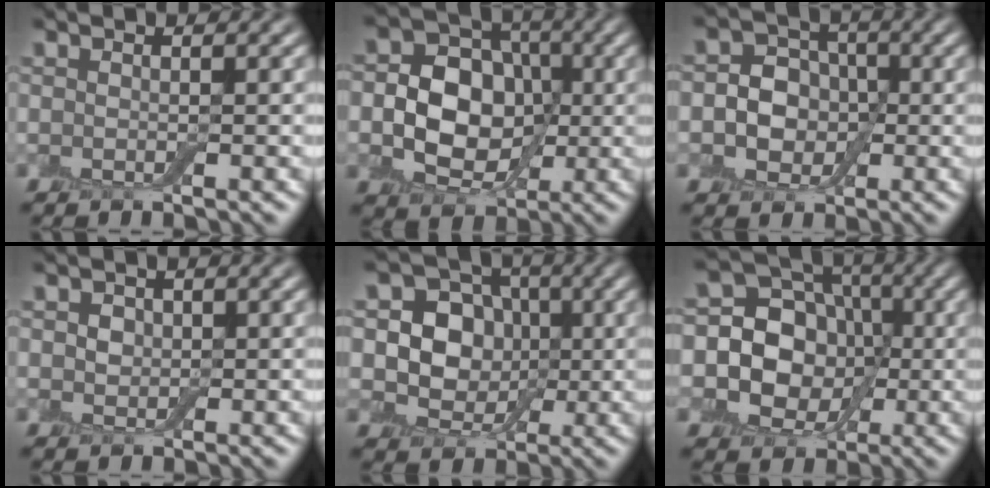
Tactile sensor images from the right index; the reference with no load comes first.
{"total": 7.8, "force": [-0.4, 6.2, 4.8], "torque": [-0.069, 0.000, -0.022]}
{"total": 5.1, "force": [-0.4, 4.2, 2.8], "torque": [-0.027, 0.000, -0.025]}
{"total": 1.4, "force": [0.4, 1.2, 0.6], "torque": [-0.011, 0.000, 0.003]}
{"total": 6.7, "force": [0.7, 5.8, 3.4], "torque": [-0.045, 0.001, -0.006]}
{"total": 13.3, "force": [0.1, 11.6, 6.4], "torque": [-0.125, 0.046, -0.031]}